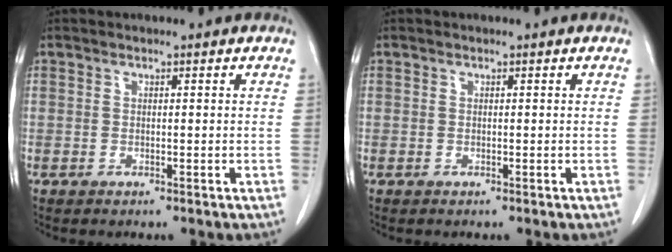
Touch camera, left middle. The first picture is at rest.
{"total": 0.0}